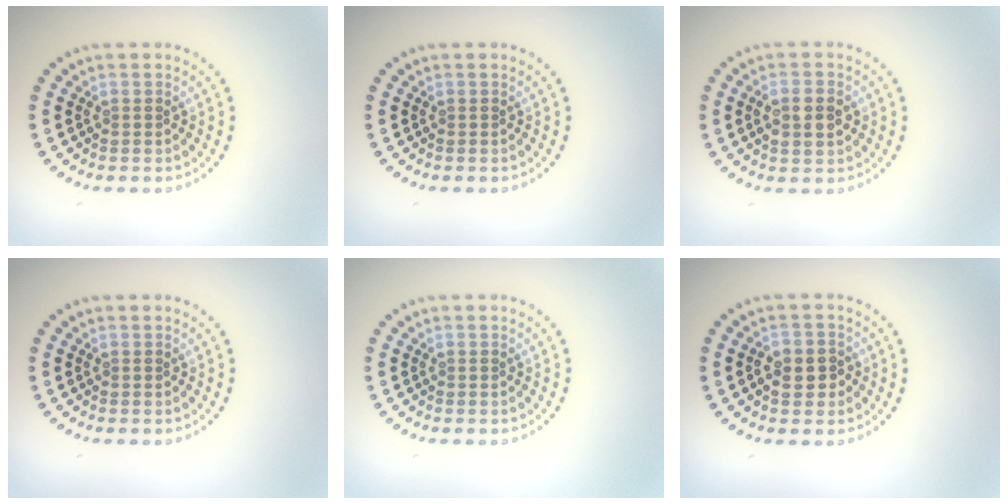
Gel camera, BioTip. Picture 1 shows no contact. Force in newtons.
{"total": 0.0}
{"total": 2.6, "press": 2.6, "slide": 0.4}
{"total": 0.0}
{"total": 0.0}
{"total": 2.8, "press": 2.7, "slide": 0.6}